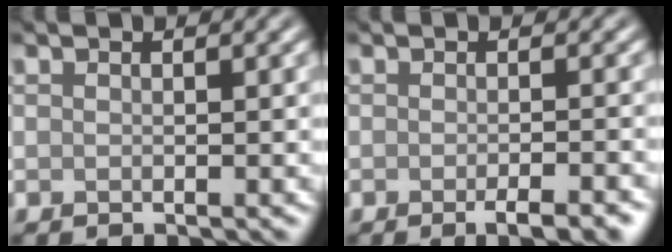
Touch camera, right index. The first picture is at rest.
{"total": 3.4, "force": [-1.9, 0.8, 2.8], "torque": [-0.029, 0.000, -0.027]}